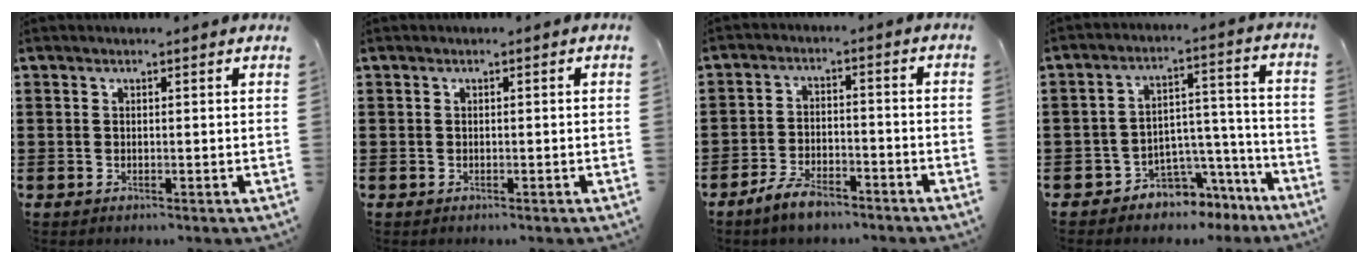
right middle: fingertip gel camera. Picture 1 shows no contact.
{"total": 0.0}
{"total": 5.0, "force": [-4.2, 1.5, 2.4], "torque": [-0.061, 0.002, -0.083]}
{"total": 5.3, "force": [-4.8, 2.2, 0.4], "torque": [-0.016, 0.010, -0.093]}